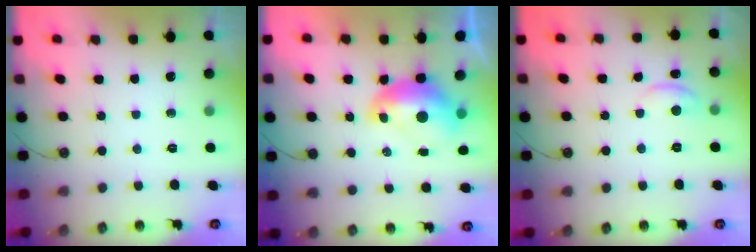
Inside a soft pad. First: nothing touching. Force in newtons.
{"total": 2.4, "press": 2.3, "slide": 0.7}
{"total": 0.6, "press": 0.1, "slide": 0.6}